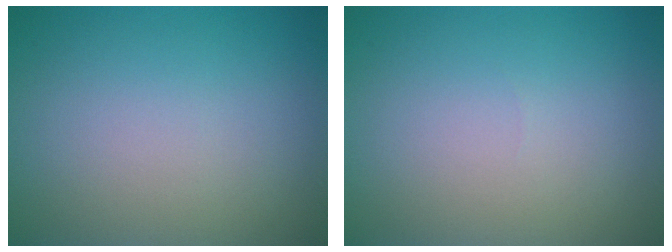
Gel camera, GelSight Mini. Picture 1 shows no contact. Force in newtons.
{"total": 0.0}